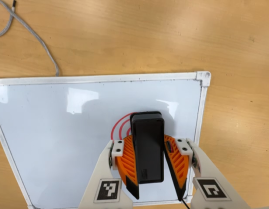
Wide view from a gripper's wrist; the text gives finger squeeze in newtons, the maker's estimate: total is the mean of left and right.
{"total": 14.8, "left": 15.2, "right": 14.4}